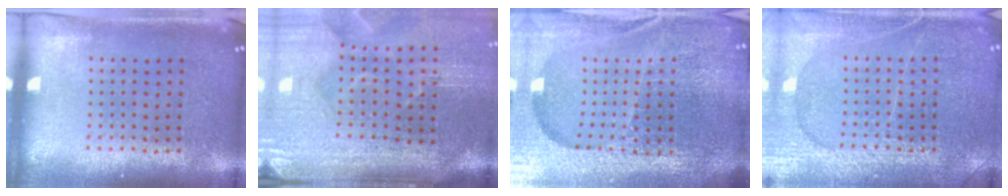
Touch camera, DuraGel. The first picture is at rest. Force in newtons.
{"total": 5.0, "press": 4.2, "slide": 2.6}
{"total": 6.5, "press": 5.7, "slide": 3.2}
{"total": 5.2, "press": 5.2, "slide": 0.8}